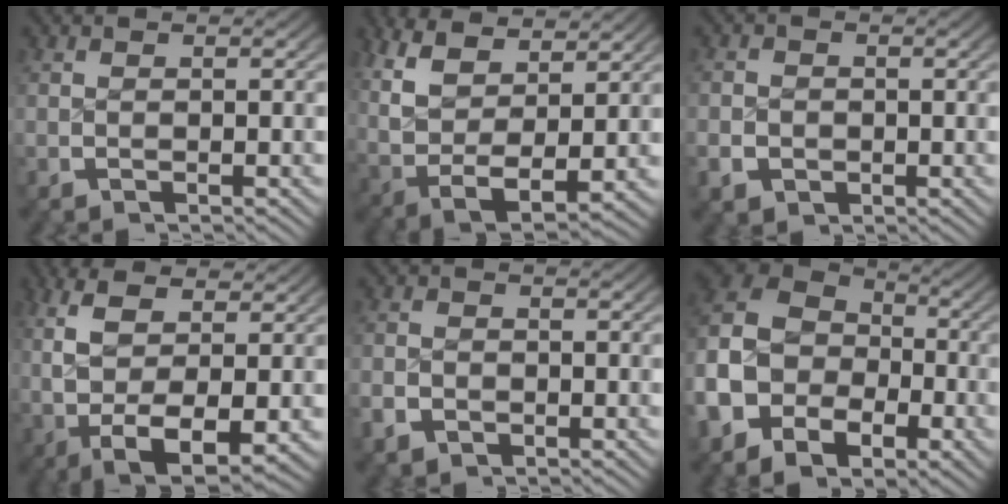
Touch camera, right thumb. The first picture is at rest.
{"total": 10.2, "force": [0.5, 6.9, 7.4], "torque": [-0.190, -0.054, 0.041]}
{"total": 3.0, "force": [-0.9, 2.6, 1.1], "torque": [-0.023, -0.009, -0.014]}
{"total": 10.7, "force": [-0.9, 6.4, 8.4], "torque": [-0.195, -0.051, 0.018]}
{"total": 2.6, "force": [-1.1, 2.1, 1.0], "torque": [-0.023, -0.004, -0.021]}
{"total": 14.2, "force": [0.5, 11.2, 8.8], "torque": [-0.200, -0.027, 0.012]}